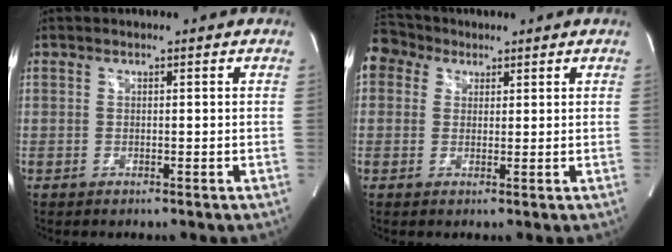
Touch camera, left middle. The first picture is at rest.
{"total": 5.1, "force": [3.1, 3.9, 0.8], "torque": [-0.023, 0.031, 0.062]}